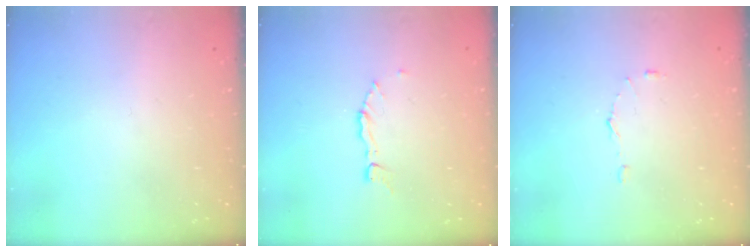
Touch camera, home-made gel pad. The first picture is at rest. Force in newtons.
{"total": 2.8, "press": 2.8, "slide": 0.2}
{"total": 4.6, "press": 4.5, "slide": 0.4}